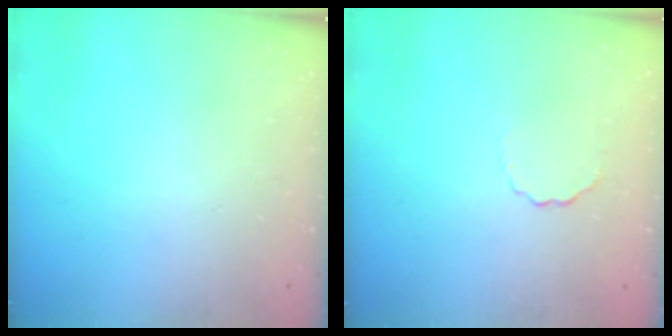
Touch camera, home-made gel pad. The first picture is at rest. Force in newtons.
{"total": 2.4, "press": 2.2, "slide": 0.9}